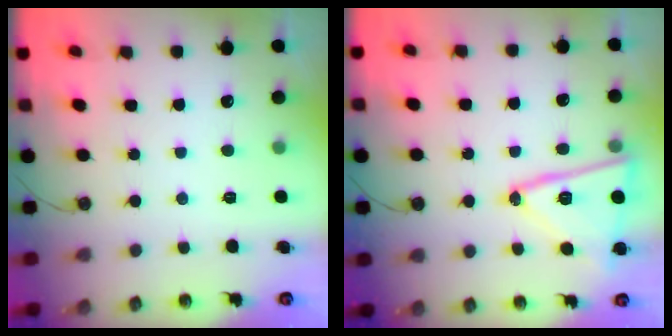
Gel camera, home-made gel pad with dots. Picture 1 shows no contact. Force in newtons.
{"total": 16.7, "press": 16.7, "slide": 0.7}